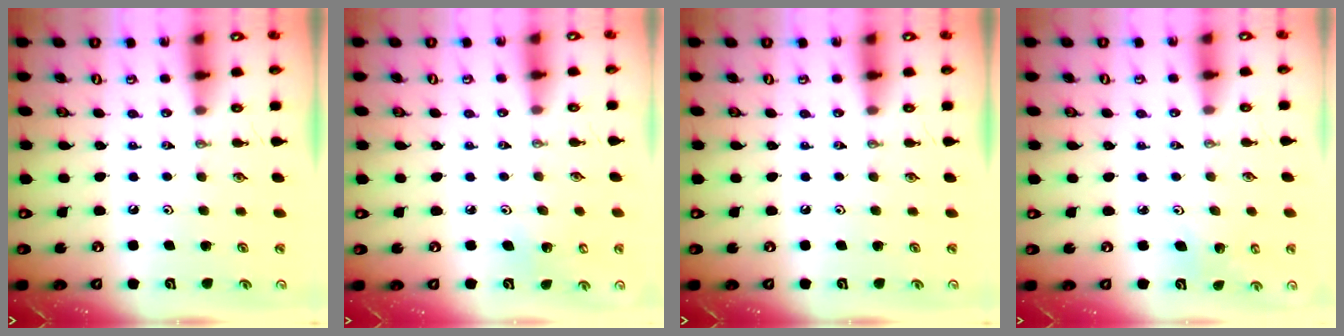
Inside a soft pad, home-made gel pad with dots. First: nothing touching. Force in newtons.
{"total": 3.0, "press": 3.0, "slide": 0.2}
{"total": 0.0}
{"total": 3.9, "press": 3.5, "slide": 1.7}